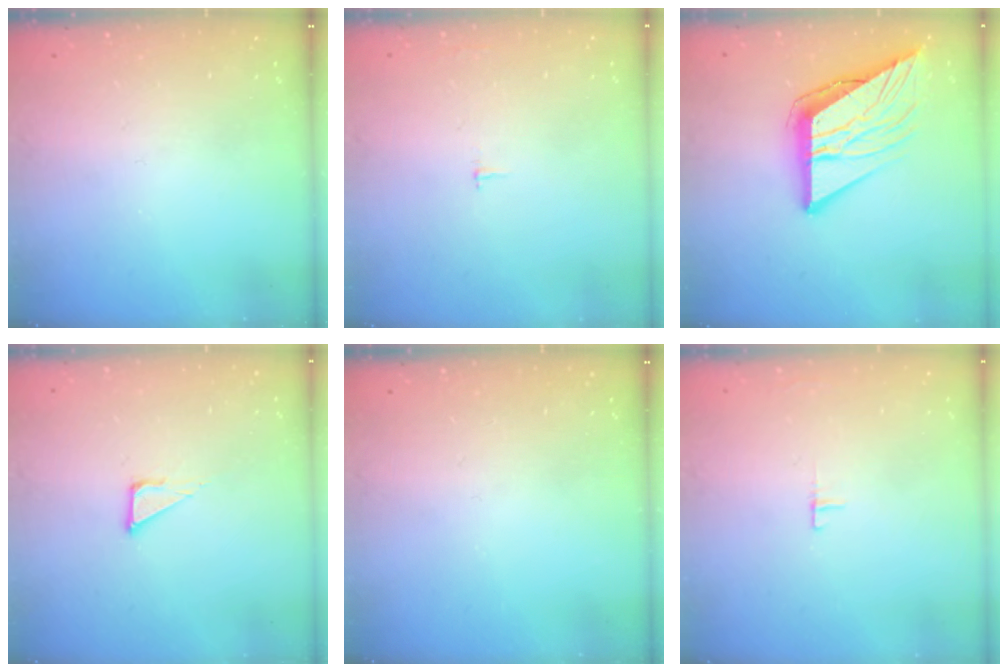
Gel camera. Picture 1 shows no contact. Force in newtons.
{"total": 1.8, "press": 1.8, "slide": 0.1}
{"total": 12.2, "press": 12.1, "slide": 1.4}
{"total": 3.6, "press": 3.6, "slide": 0.3}
{"total": 0.0}
{"total": 3.6, "press": 3.5, "slide": 0.3}